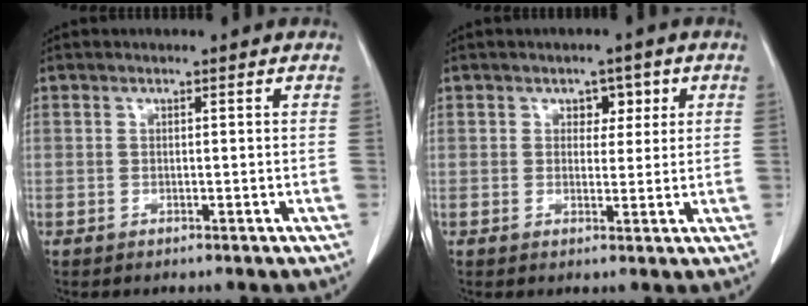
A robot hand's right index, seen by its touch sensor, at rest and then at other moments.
{"total": 3.5, "force": [1.2, 2.4, 2.2], "torque": [-0.021, 0.010, 0.015]}